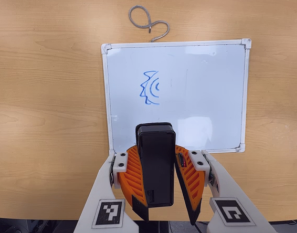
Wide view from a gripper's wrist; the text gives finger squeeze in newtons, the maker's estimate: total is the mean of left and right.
{"total": 11.2, "left": 10.6, "right": 11.7}